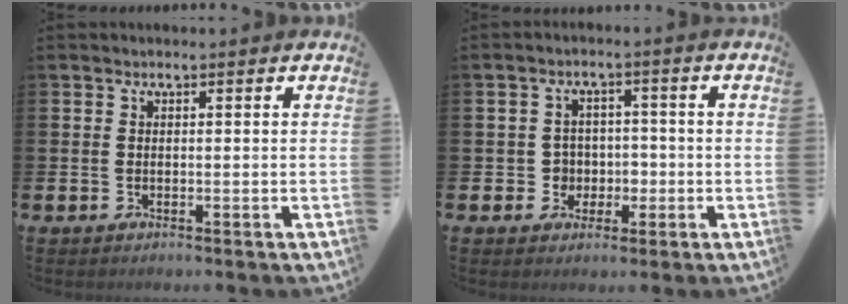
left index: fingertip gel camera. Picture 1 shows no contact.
{"total": 3.4, "force": [-0.5, 3.4, 0.2], "torque": [-0.017, 0.006, -0.018]}